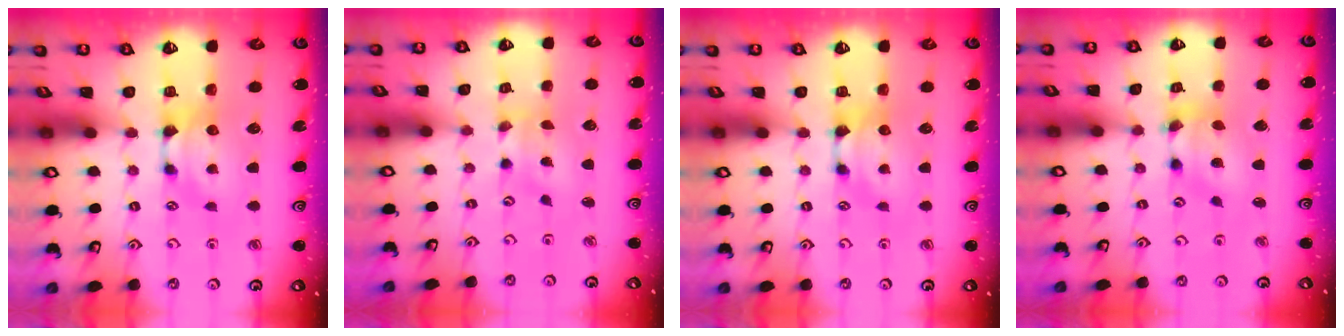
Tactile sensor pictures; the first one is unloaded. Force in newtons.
{"total": 2.6, "press": 2.5, "slide": 0.9}
{"total": 0.0}
{"total": 4.4, "press": 4.1, "slide": 1.4}